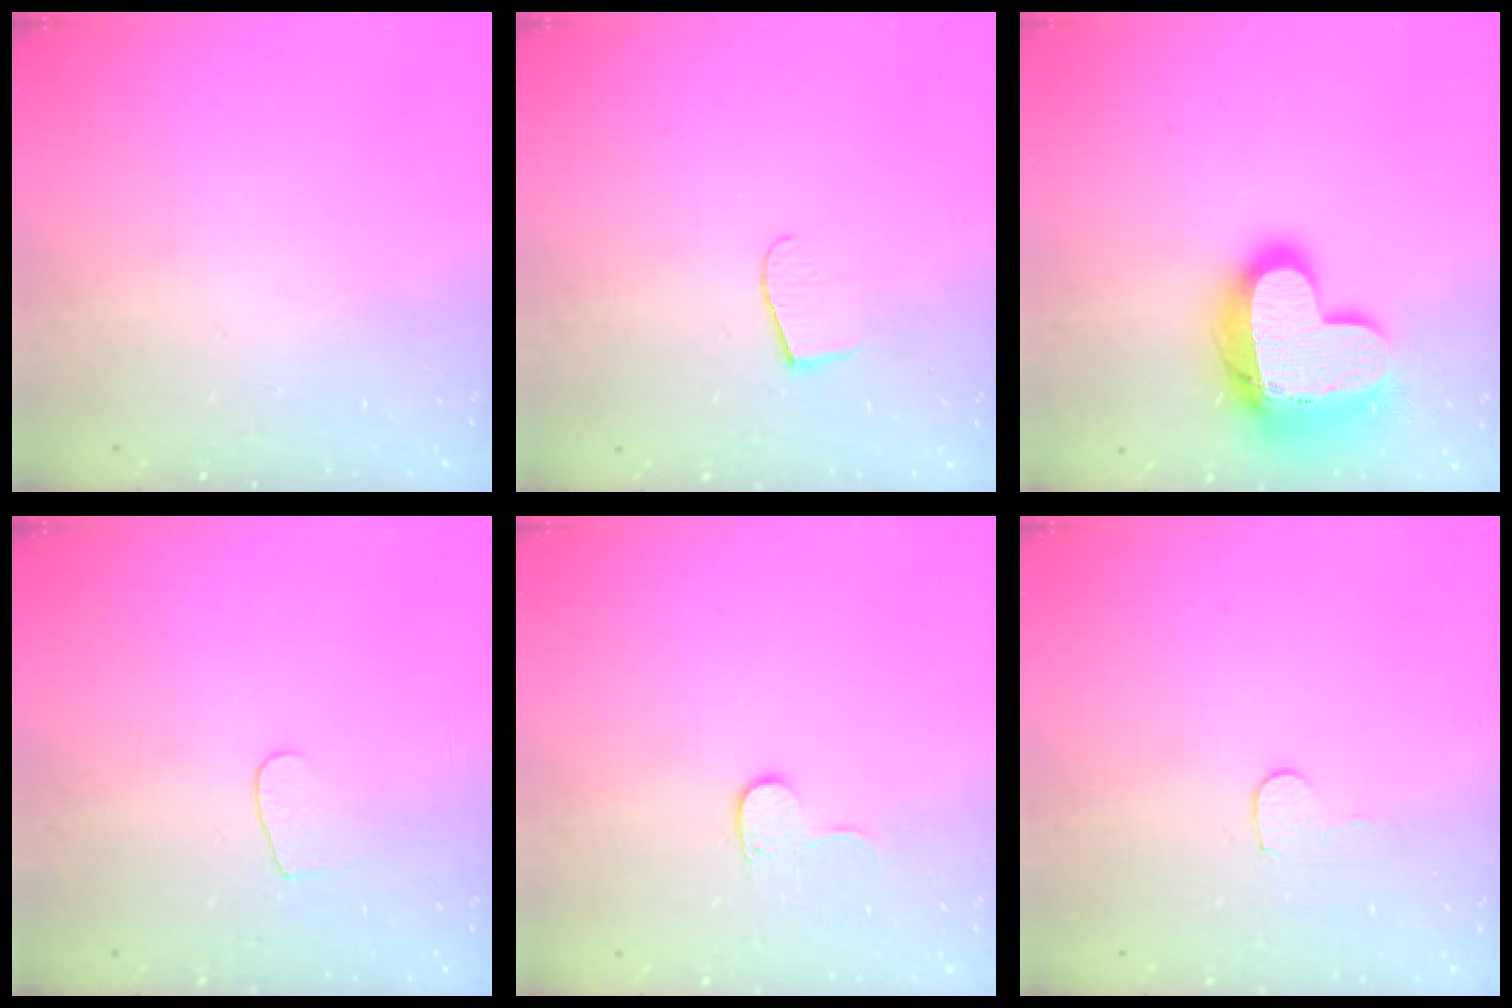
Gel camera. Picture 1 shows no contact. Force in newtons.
{"total": 5.5, "press": 5.5, "slide": 0.6}
{"total": 16.9, "press": 16.8, "slide": 1.3}
{"total": 4.2, "press": 4.2, "slide": 0.4}
{"total": 5.5, "press": 5.5, "slide": 0.5}
{"total": 4.5, "press": 4.5, "slide": 0.4}